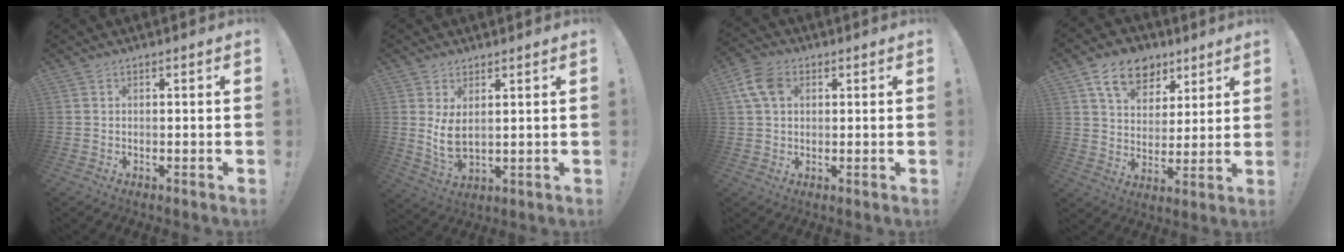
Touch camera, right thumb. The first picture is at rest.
{"total": 6.2, "force": [2.0, 2.8, 5.2], "torque": [-0.093, -0.020, 0.038]}
{"total": 8.9, "force": [3.0, 6.3, 5.6], "torque": [-0.113, 0.006, 0.060]}
{"total": 13.8, "force": [8.0, 9.3, 6.3], "torque": [-0.091, -0.038, 0.150]}